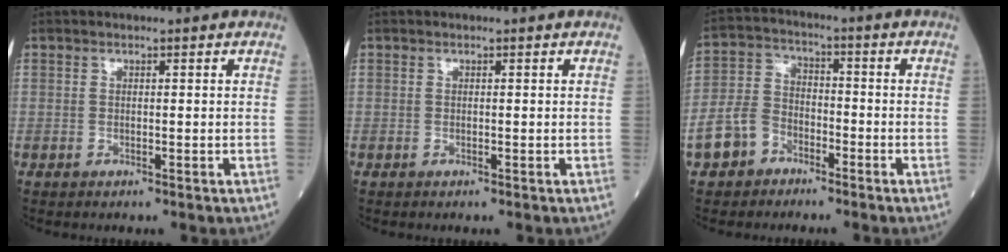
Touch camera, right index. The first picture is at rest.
{"total": 0.0}
{"total": 7.0, "force": [-4.1, 5.1, 2.5], "torque": [-0.072, 0.015, -0.081]}